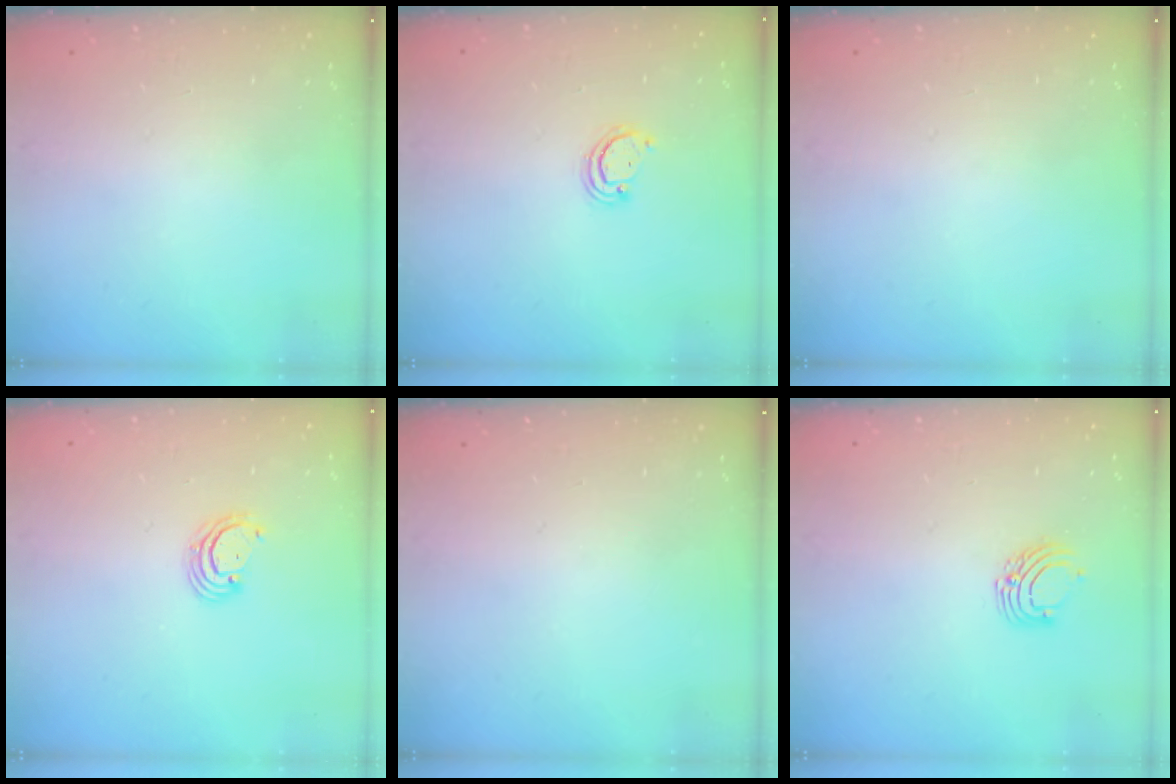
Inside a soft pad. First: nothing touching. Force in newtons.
{"total": 2.3, "press": 2.3, "slide": 0.3}
{"total": 0.0}
{"total": 2.6, "press": 2.6, "slide": 0.2}
{"total": 0.0}
{"total": 5.9, "press": 5.9, "slide": 0.6}